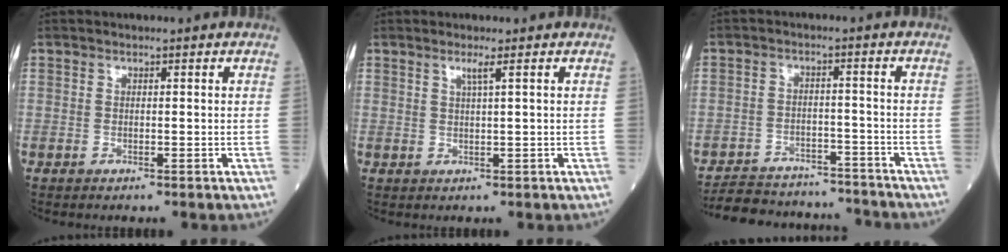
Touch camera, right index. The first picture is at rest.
{"total": 1.5, "force": [0.8, -0.5, 1.2], "torque": [-0.029, -0.005, 0.017]}
{"total": 14.1, "force": [-13.3, 4.0, 2.8], "torque": [-0.050, 0.020, -0.184]}